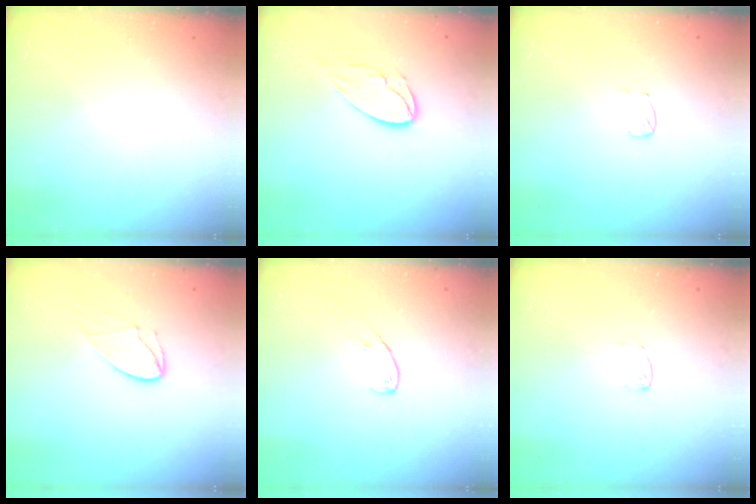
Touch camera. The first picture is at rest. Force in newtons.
{"total": 9.8, "press": 9.7, "slide": 0.8}
{"total": 3.1, "press": 3.1, "slide": 0.3}
{"total": 7.6, "press": 7.6, "slide": 0.3}
{"total": 7.3, "press": 7.2, "slide": 0.6}
{"total": 3.7, "press": 3.7, "slide": 0.3}